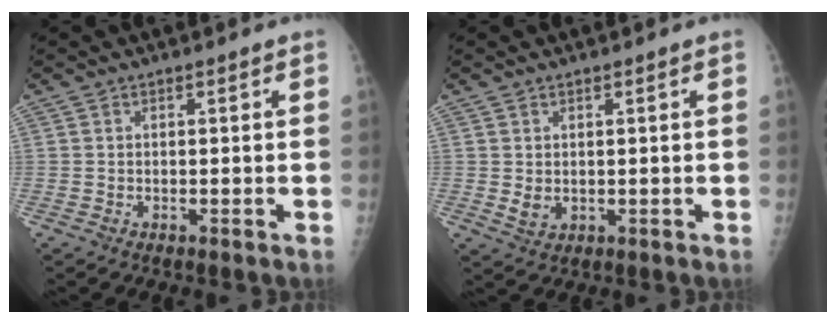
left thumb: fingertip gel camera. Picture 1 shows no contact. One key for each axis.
{"total": 2.9, "fx": 0.4, "fy": 2.4, "fz": 1.7, "tx": -0.022, "ty": -0.008, "tz": 0.014}